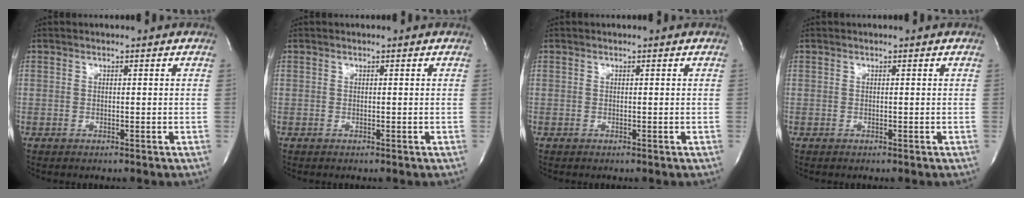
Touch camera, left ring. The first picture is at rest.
{"total": 0.0}
{"total": 0.0}
{"total": 0.0}